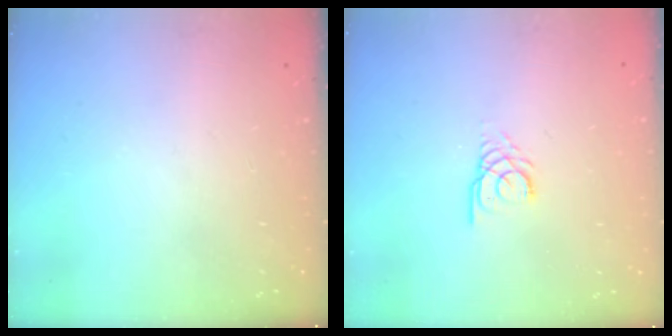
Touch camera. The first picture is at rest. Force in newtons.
{"total": 3.0, "press": 3.0, "slide": 0.4}